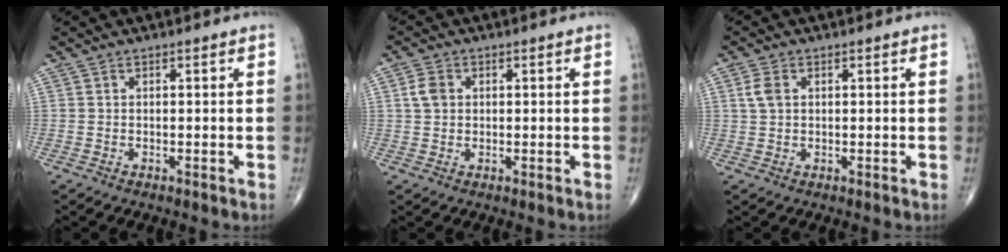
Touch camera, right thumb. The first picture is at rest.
{"total": 3.3, "force": [0.7, 2.5, 1.9], "torque": [-0.035, 0.004, 0.012]}
{"total": 2.9, "force": [0.8, 1.9, 2.1], "torque": [-0.046, 0.005, 0.017]}